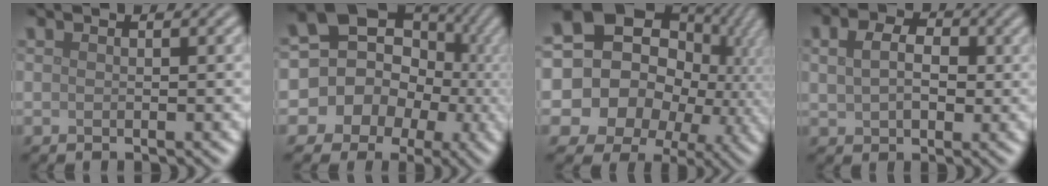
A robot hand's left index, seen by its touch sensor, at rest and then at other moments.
{"total": 14.9, "force": [0.8, 14.0, 5.1], "torque": [-0.127, 0.038, -0.013]}
{"total": 20.4, "force": [-0.3, 17.5, 10.6], "torque": [-0.183, 0.010, -0.018]}
{"total": 5.1, "force": [1.3, 3.7, 3.2], "torque": [-0.057, 0.012, 0.004]}